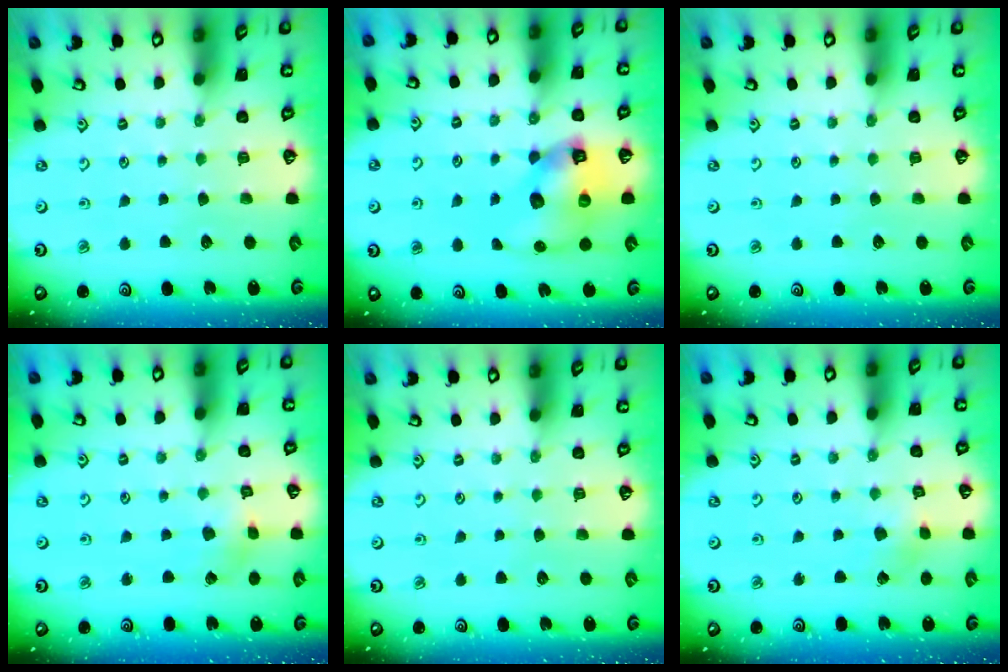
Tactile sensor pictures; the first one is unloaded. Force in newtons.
{"total": 11.8, "press": 11.7, "slide": 1.5}
{"total": 0.0}
{"total": 2.0, "press": 2.0, "slide": 0.3}
{"total": 0.0}
{"total": 2.0, "press": 2.0, "slide": 0.2}